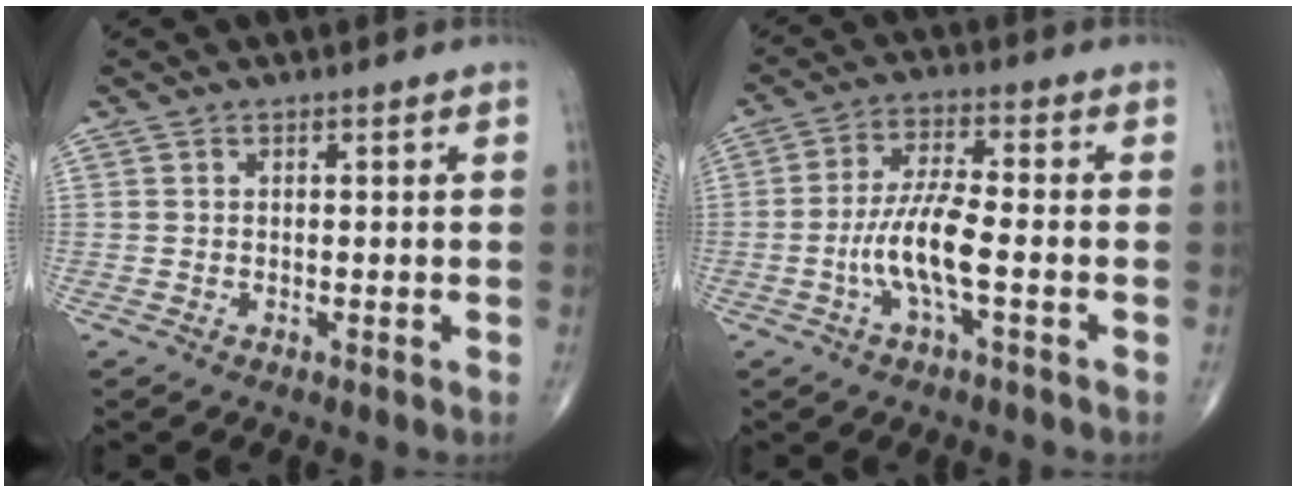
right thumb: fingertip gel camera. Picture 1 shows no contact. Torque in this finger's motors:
{"motor_torque": [0.52, 0.21, 0.96, -0.26, 0.10]}